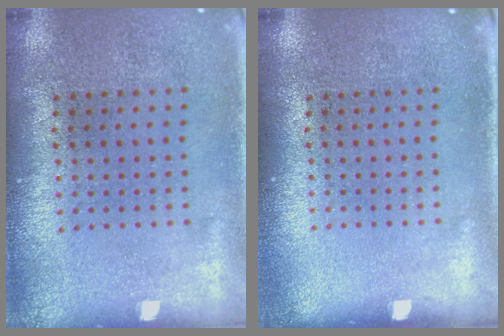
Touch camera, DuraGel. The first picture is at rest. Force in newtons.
{"total": 0.0}